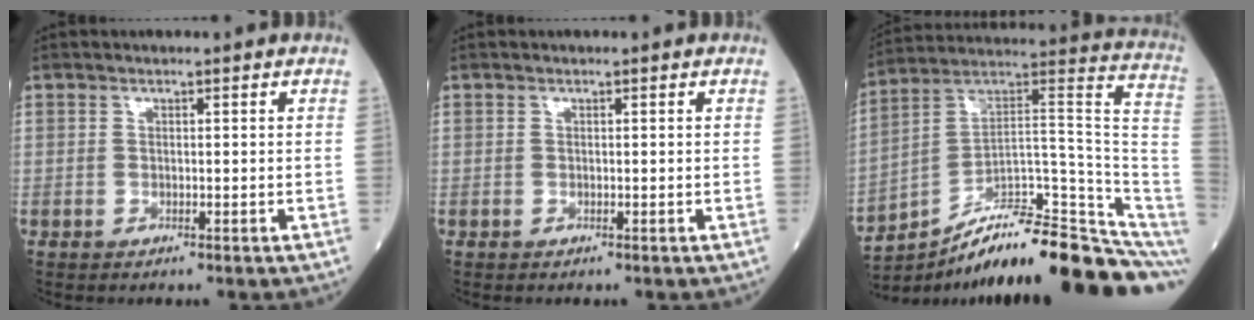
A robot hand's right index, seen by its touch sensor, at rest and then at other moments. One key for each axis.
{"total": 0.0}
{"total": 21.7, "fx": -15.9, "fy": 2.0, "fz": 14.6, "tx": -0.137, "ty": 0.072, "tz": -0.245}